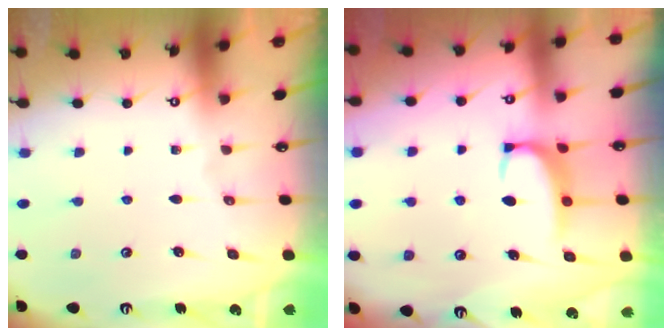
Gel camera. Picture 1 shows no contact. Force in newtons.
{"total": 2.3, "press": 2.2, "slide": 0.6}